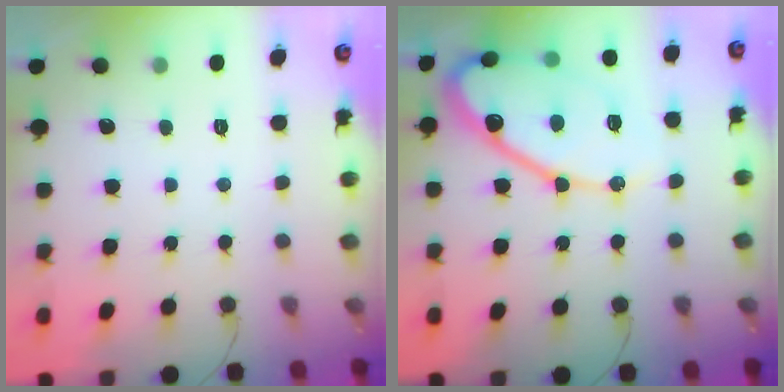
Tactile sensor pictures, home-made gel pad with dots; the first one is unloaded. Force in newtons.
{"total": 17.9, "press": 17.8, "slide": 1.6}